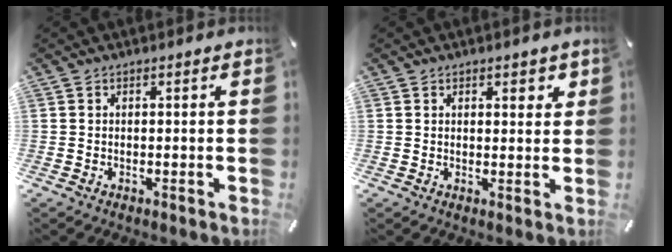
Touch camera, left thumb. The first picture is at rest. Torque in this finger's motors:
{"motor_torque": [0.36, 0.02, 0.16, -0.26, 0.05]}